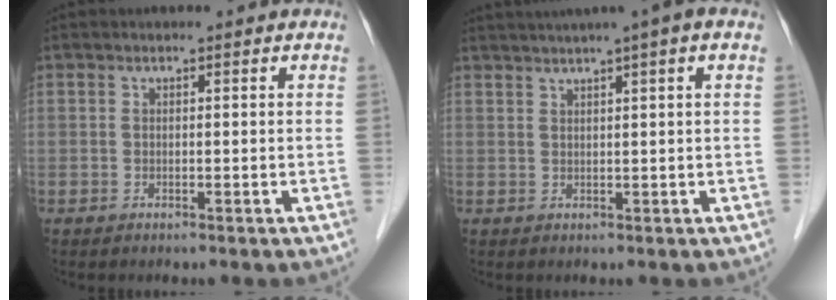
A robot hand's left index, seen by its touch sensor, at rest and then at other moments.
{"total": 7.3, "force": [4.9, -0.6, 5.4], "torque": [-0.084, 0.034, 0.069]}